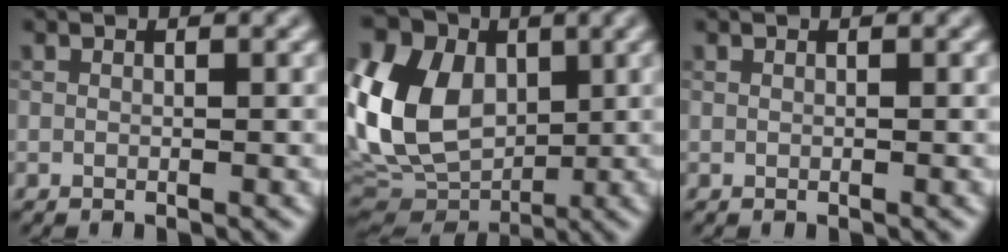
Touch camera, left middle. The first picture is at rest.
{"total": 14.1, "force": [2.6, 10.3, 9.3], "torque": [-0.208, 0.022, 0.046]}
{"total": 0.0}